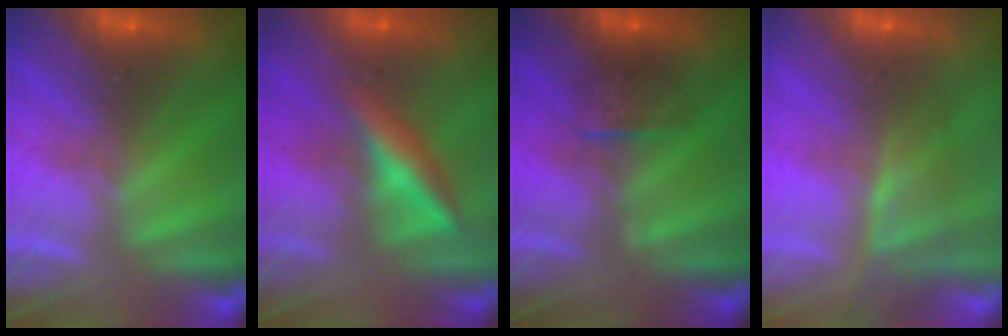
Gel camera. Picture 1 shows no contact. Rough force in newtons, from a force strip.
{"total": 2.4}
{"total": 2.5}
{"total": 4.2}